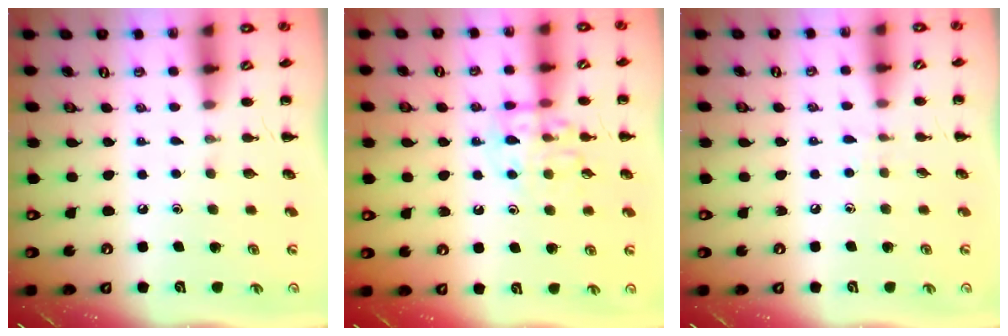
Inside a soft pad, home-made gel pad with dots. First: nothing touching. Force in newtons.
{"total": 11.3, "press": 11.2, "slide": 0.9}
{"total": 2.9, "press": 2.6, "slide": 1.2}